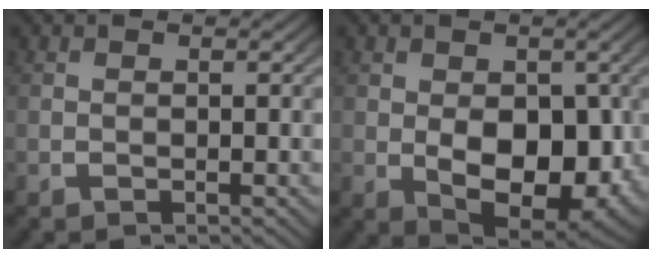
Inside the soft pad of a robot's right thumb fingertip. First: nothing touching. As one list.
[{"total": 10.6, "force": [-1.0, 7.0, 7.8], "torque": [-0.158, -0.070, 0.017]}]